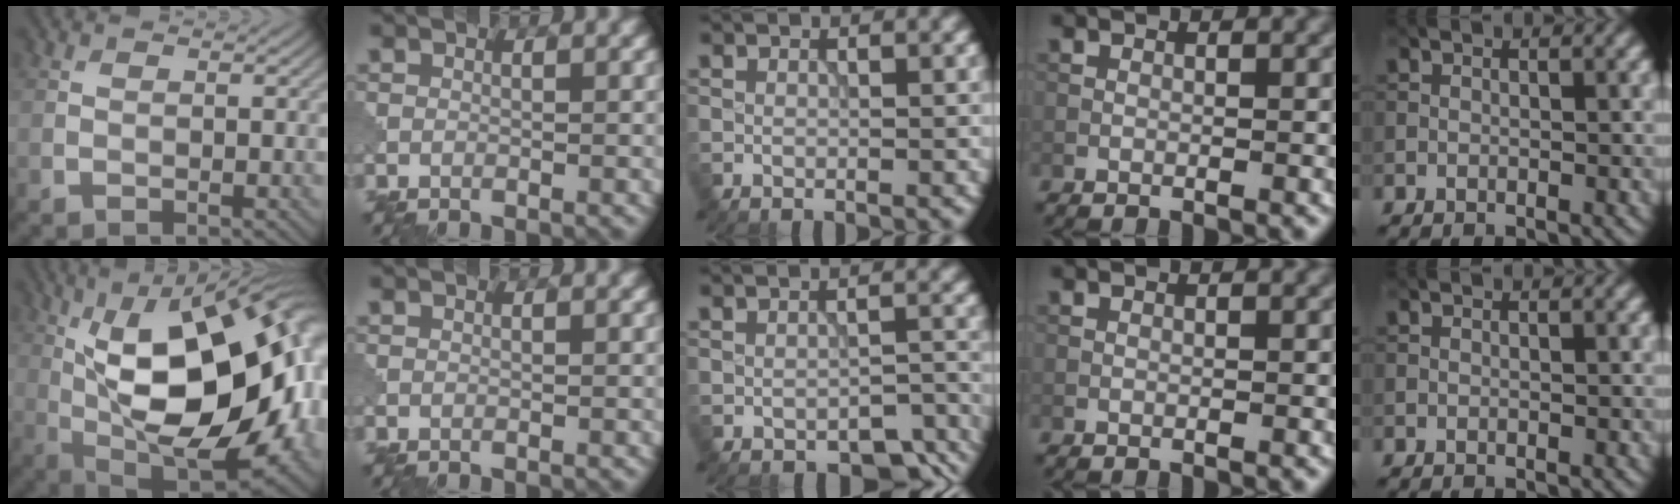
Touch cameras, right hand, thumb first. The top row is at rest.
{"thumb": {"total": 22.1, "force": [1.3, 10.3, 19.5], "torque": [-0.306, 0.014, 0.004]}, "middle": {"total": 4.1, "force": [-3.0, 1.8, 2.0], "torque": [-0.021, -0.015, -0.028]}}